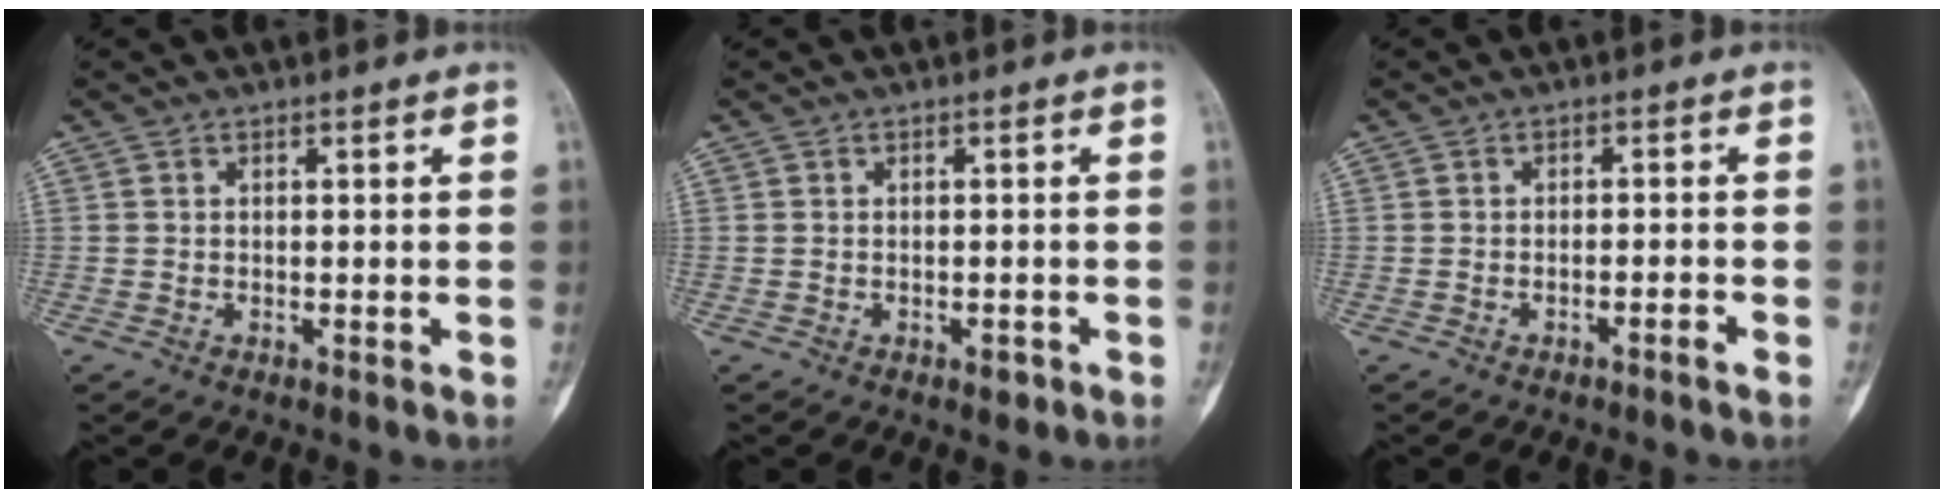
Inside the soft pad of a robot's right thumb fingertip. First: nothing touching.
{"total": 1.3, "force": [-0.6, 0.8, 0.9], "torque": [-0.008, 0.004, -0.007]}
{"total": 1.4, "force": [-1.1, 0.0, 0.9], "torque": [-0.022, 0.016, -0.017]}